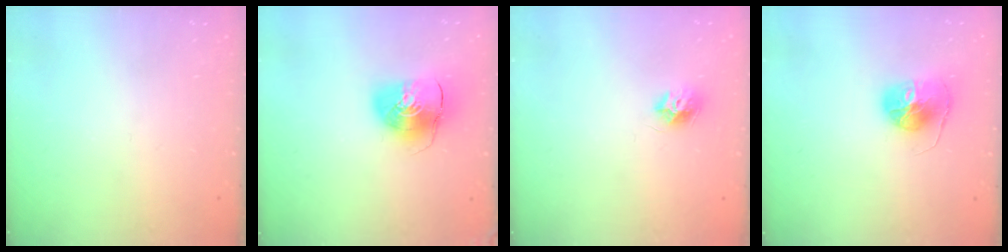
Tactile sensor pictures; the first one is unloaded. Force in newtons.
{"total": 11.3, "press": 11.2, "slide": 1.4}
{"total": 7.9, "press": 7.9, "slide": 0.4}
{"total": 10.1, "press": 10.1, "slide": 0.2}